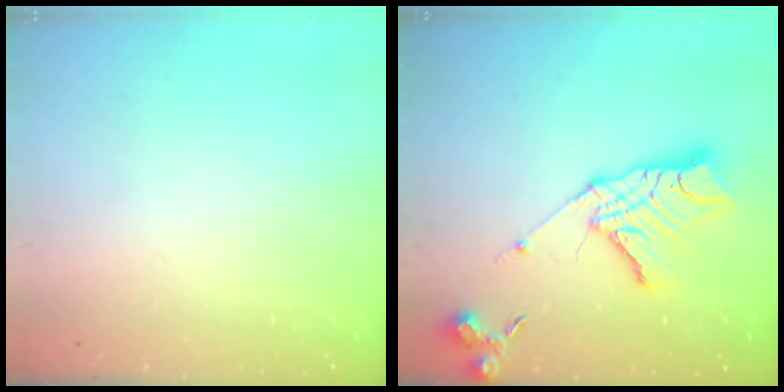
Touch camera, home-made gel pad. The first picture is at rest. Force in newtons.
{"total": 18.7, "press": 18.6, "slide": 1.5}